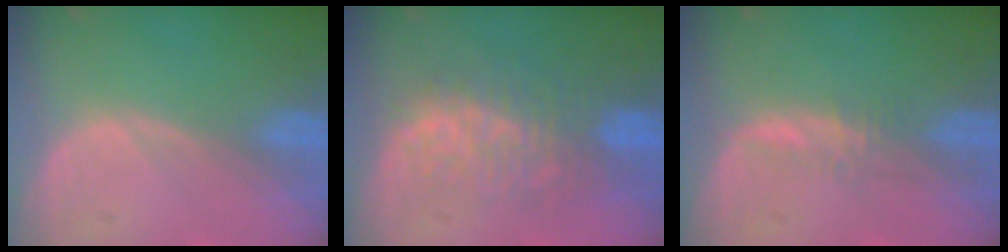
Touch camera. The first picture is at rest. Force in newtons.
{"total": 9.1, "press": 8.0, "slide": 4.5}
{"total": 1.6, "press": 1.5, "slide": 0.5}